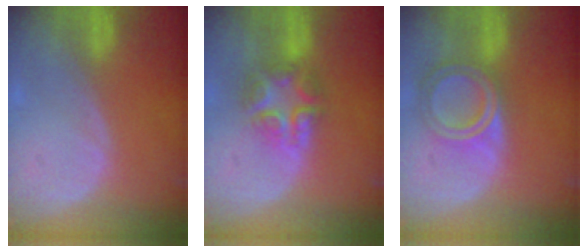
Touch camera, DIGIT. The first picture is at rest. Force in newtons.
{"total": 7.6, "press": 6.5, "slide": 3.8}
{"total": 6.7, "press": 5.9, "slide": 3.1}